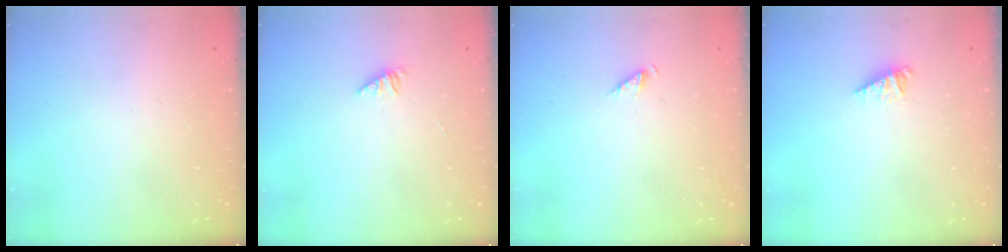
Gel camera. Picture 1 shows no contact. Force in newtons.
{"total": 1.2, "press": 1.1, "slide": 0.3}
{"total": 2.2, "press": 2.1, "slide": 0.4}
{"total": 1.7, "press": 1.7, "slide": 0.2}